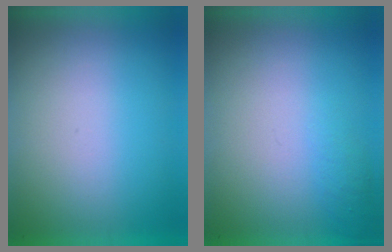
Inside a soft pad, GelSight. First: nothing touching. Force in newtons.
{"total": 1.0}